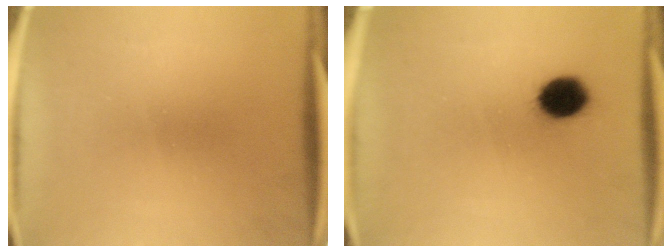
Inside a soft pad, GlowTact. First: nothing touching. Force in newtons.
{"total": 8.3}